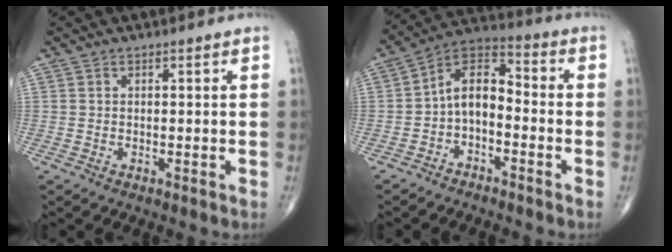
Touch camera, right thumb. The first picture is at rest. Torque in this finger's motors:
{"motor_torque": [0.17, 0.50, 0.09, -0.26, 0.07]}